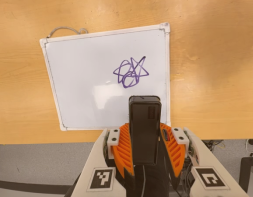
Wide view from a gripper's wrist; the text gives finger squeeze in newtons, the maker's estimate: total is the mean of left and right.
{"total": 3.8, "left": 2.3, "right": 5.3}